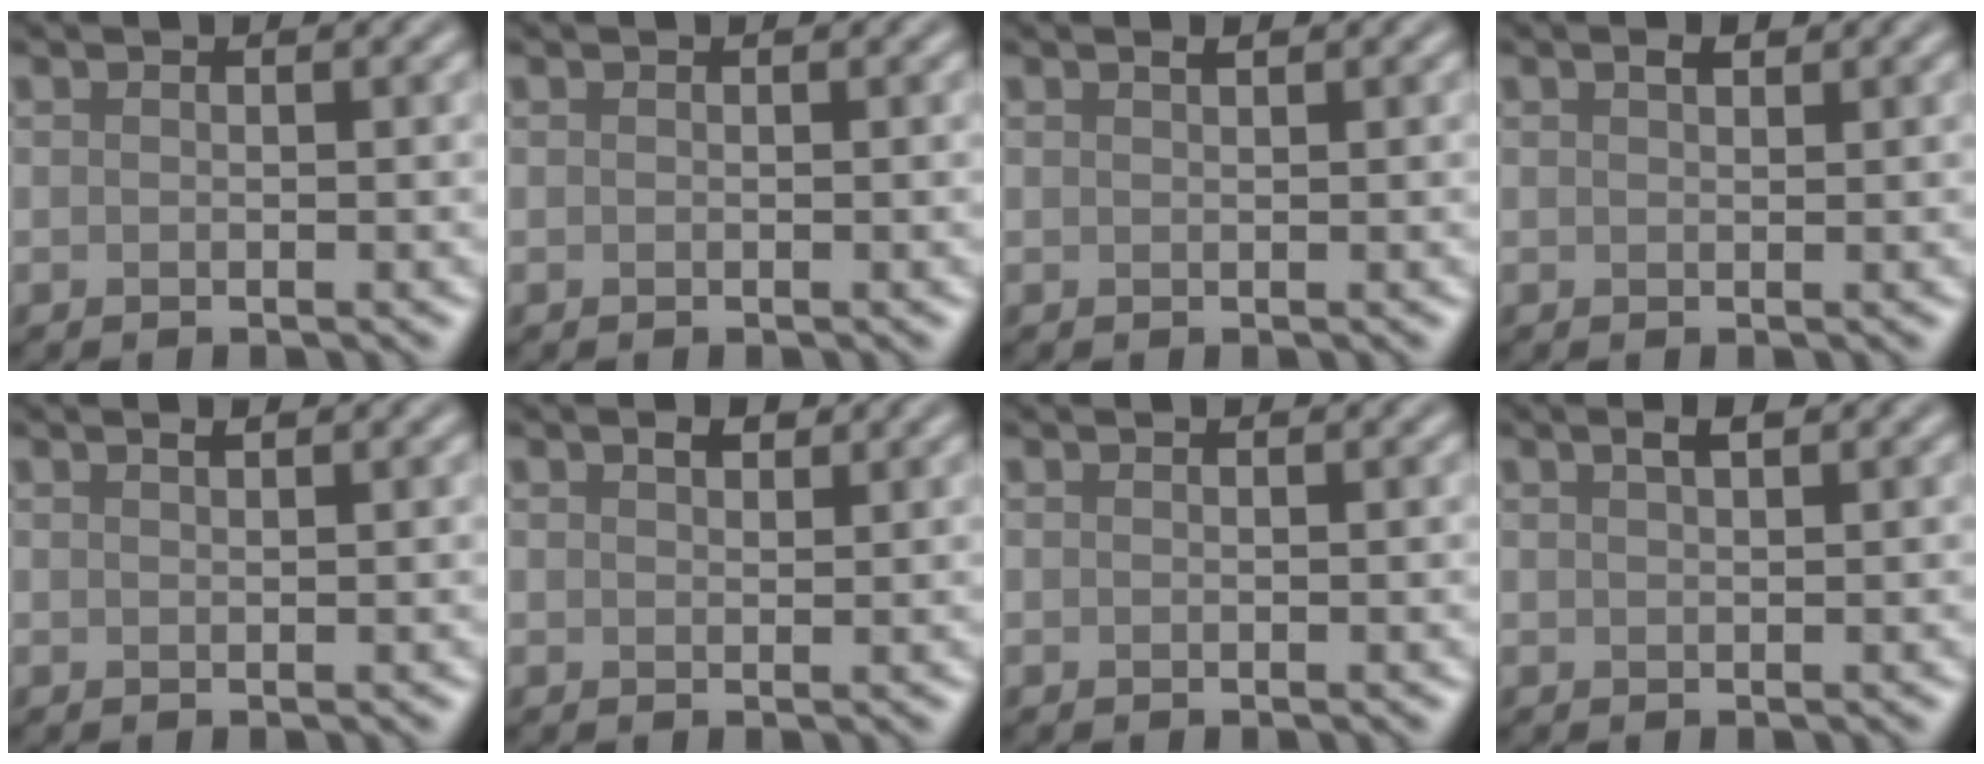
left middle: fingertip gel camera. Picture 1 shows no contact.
{"total": 0.0}
{"total": 0.6, "force": [0.5, 0.1, 0.4], "torque": [-0.006, -0.001, 0.008]}
{"total": 1.0, "force": [0.7, 0.4, 0.7], "torque": [-0.014, 0.001, 0.013]}
{"total": 0.6, "force": [0.5, 0.1, 0.4], "torque": [-0.006, -0.001, 0.009]}
{"total": 1.3, "force": [0.9, 0.6, 0.7], "torque": [-0.013, 0.003, 0.016]}
{"total": 0.0}
{"total": 1.3, "force": [0.8, 0.3, 1.0], "torque": [-0.016, 0.003, 0.013]}